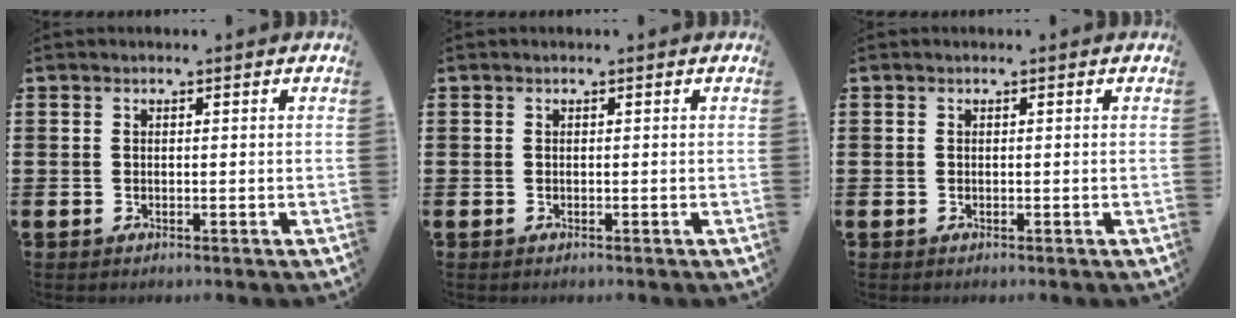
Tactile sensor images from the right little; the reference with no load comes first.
{"total": 0.0}
{"total": 0.0}